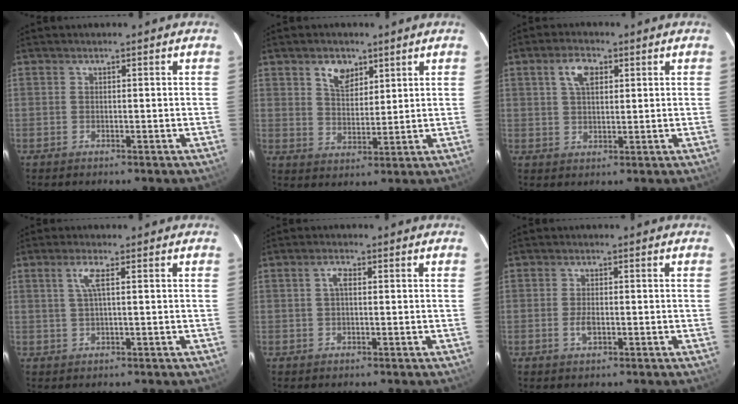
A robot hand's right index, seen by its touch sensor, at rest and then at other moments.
{"total": 5.7, "force": [3.3, 3.5, 3.0], "torque": [-0.045, 0.005, 0.063]}
{"total": 5.0, "force": [2.0, 2.7, 3.8], "torque": [-0.068, 0.012, 0.037]}
{"total": 2.9, "force": [0.8, -0.1, 2.8], "torque": [-0.057, 0.002, 0.016]}
{"total": 1.9, "force": [0.3, 0.8, 1.7], "torque": [-0.036, 0.008, 0.004]}
{"total": 2.3, "force": [-0.7, 1.2, 1.8], "torque": [-0.037, -0.002, -0.012]}